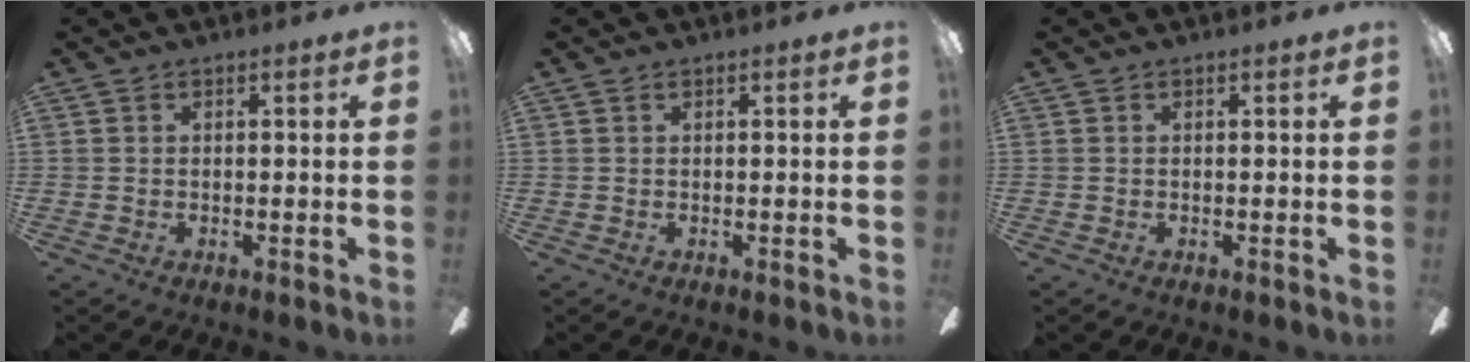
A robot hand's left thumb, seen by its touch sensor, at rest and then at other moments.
{"total": 0.0}
{"total": 0.0}